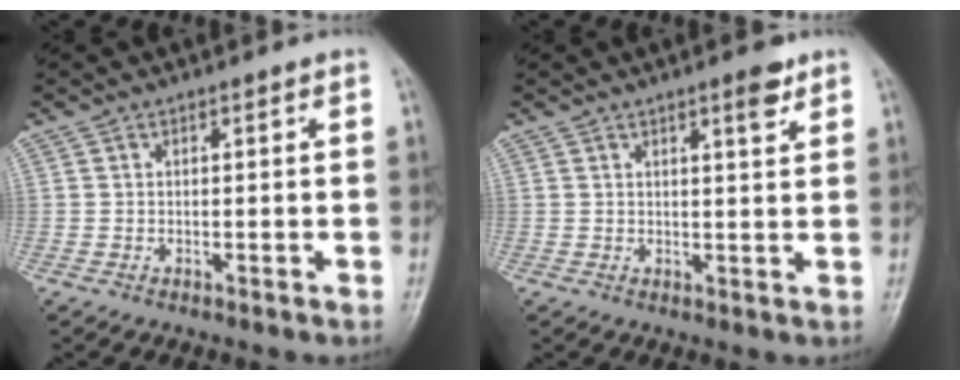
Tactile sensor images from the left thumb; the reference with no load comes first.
{"total": 3.6, "force": [2.3, 0.8, 2.6], "torque": [-0.033, -0.014, 0.033]}